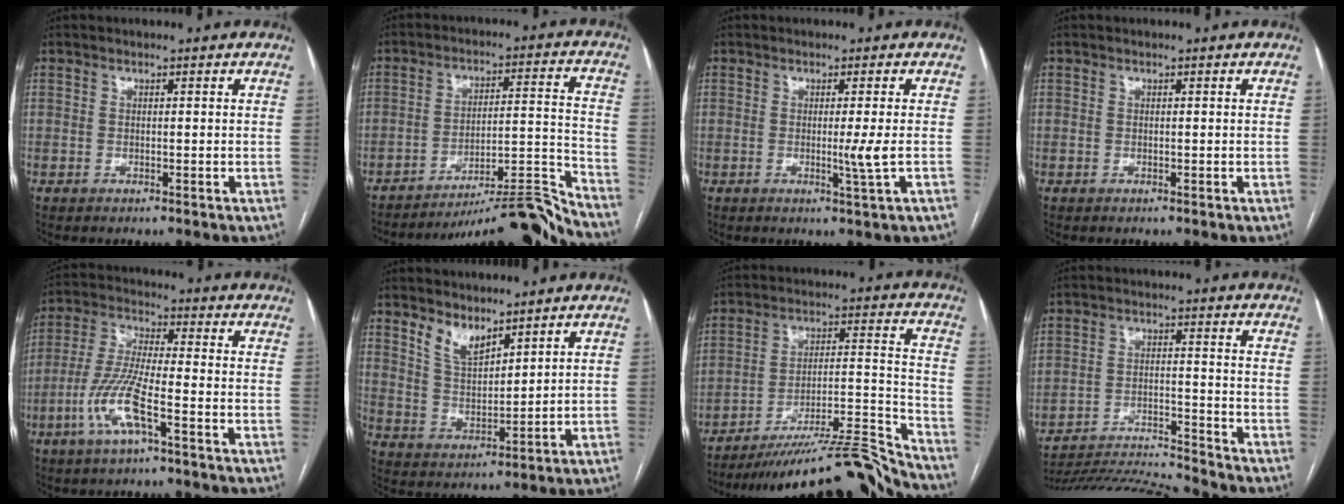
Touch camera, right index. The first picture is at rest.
{"total": 15.9, "force": [-15.3, -1.5, 4.3], "torque": [-0.038, 0.033, -0.229]}
{"total": 2.3, "force": [0.0, -0.9, 2.1], "torque": [-0.037, -0.007, 0.002]}
{"total": 0.0}
{"total": 9.9, "force": [-4.2, 1.2, 8.9], "torque": [-0.193, -0.003, -0.085]}
{"total": 5.8, "force": [4.6, 2.4, 2.7], "torque": [-0.053, -0.004, 0.099]}
{"total": 19.1, "force": [-17.7, -0.5, 7.2], "torque": [-0.084, 0.024, -0.275]}
{"total": 12.2, "force": [-12.0, -1.9, 1.3], "torque": [-0.015, 0.002, -0.206]}